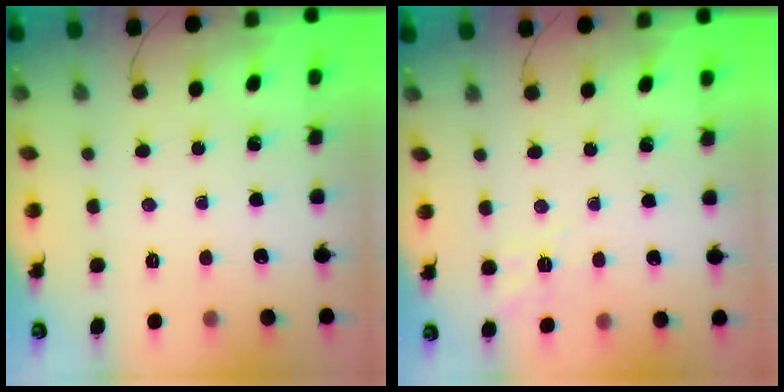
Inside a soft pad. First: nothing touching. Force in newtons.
{"total": 2.2, "press": 0.2, "slide": 2.2}